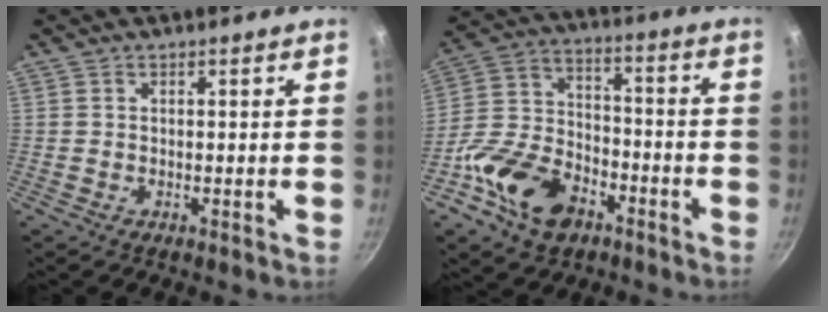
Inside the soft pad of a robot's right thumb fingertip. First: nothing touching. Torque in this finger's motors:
{"motor_torque": [1.85, 0.85, 1.35, -0.88, 0.14]}